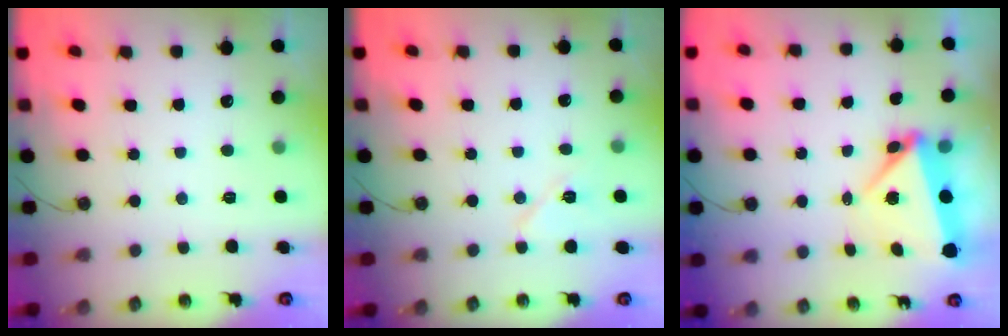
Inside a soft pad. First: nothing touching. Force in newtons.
{"total": 11.7, "press": 4.9, "slide": 10.7}
{"total": 6.2, "press": 5.1, "slide": 3.6}